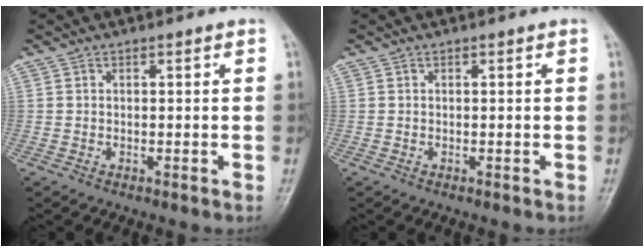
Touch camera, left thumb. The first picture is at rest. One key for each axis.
{"total": 0.0}